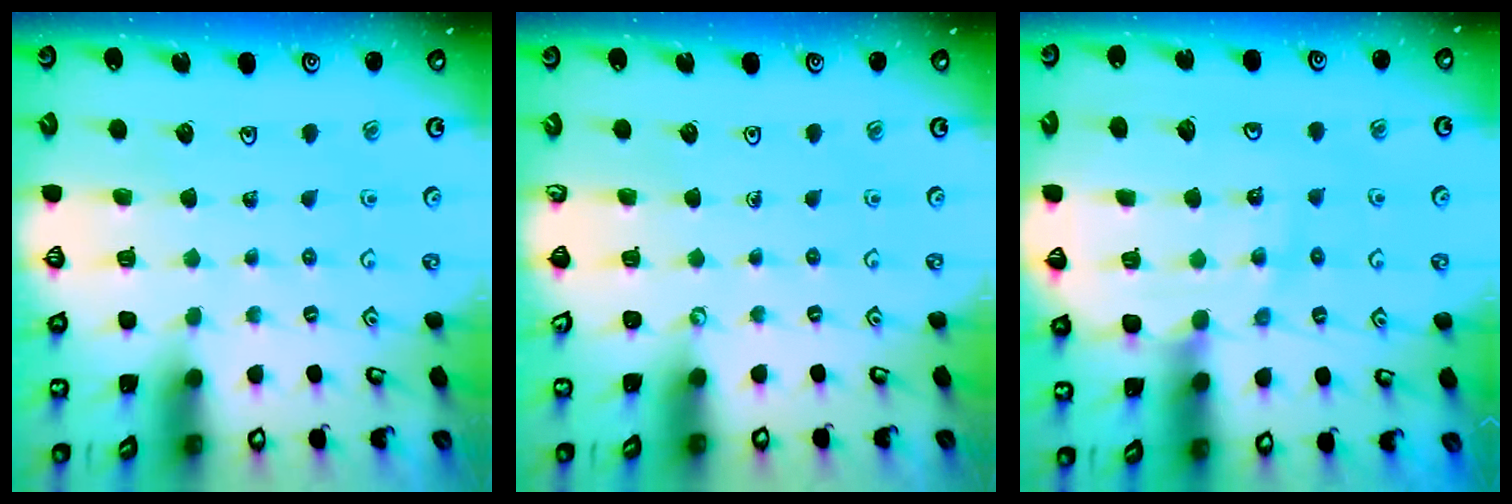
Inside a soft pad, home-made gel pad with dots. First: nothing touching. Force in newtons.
{"total": 0.0}
{"total": 13.2, "press": 13.1, "slide": 1.5}